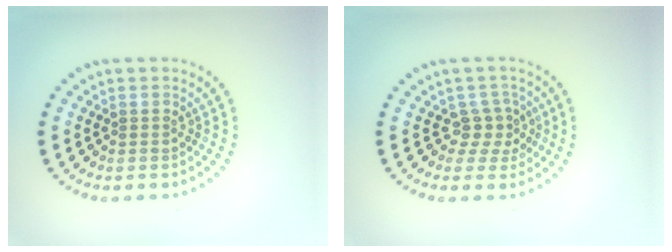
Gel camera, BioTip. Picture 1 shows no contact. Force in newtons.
{"total": 2.1, "press": 1.5, "slide": 1.4}